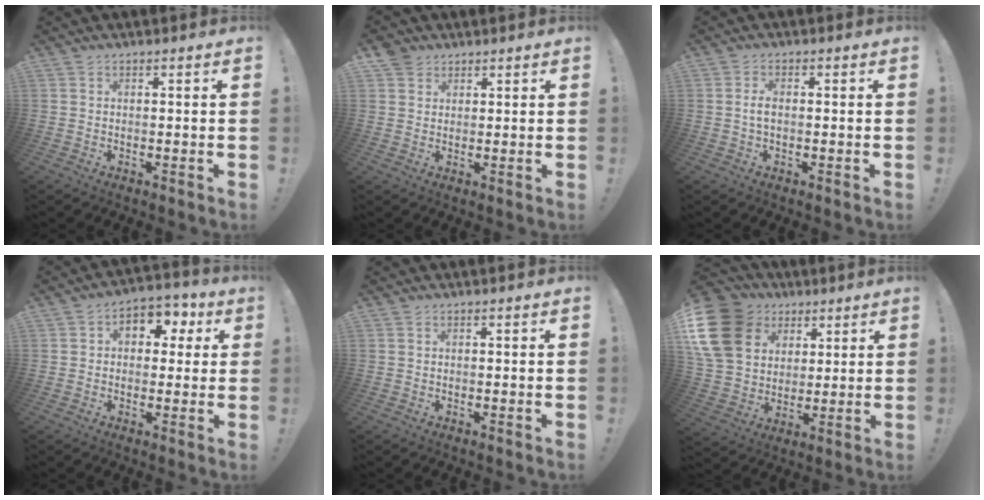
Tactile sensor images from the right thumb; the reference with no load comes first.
{"total": 3.6, "force": [2.5, 2.5, 0.5], "torque": [-0.007, -0.012, 0.046]}
{"total": 2.4, "force": [-0.2, 1.0, 2.2], "torque": [-0.043, 0.006, -0.003]}
{"total": 7.2, "force": [1.6, 5.8, 4.0], "torque": [-0.038, -0.002, 0.031]}
{"total": 0.0}
{"total": 18.4, "force": [6.5, 14.2, 9.8], "torque": [-0.170, -0.025, 0.130]}